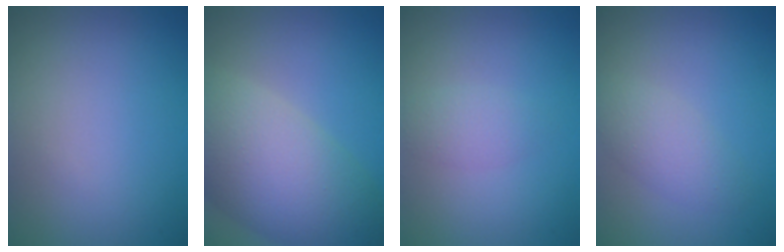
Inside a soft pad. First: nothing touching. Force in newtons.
{"total": 9.5, "press": 9.4, "slide": 0.4}
{"total": 1.5, "press": 1.5, "slide": 0.0}
{"total": 2.5, "press": 2.5, "slide": 0.0}